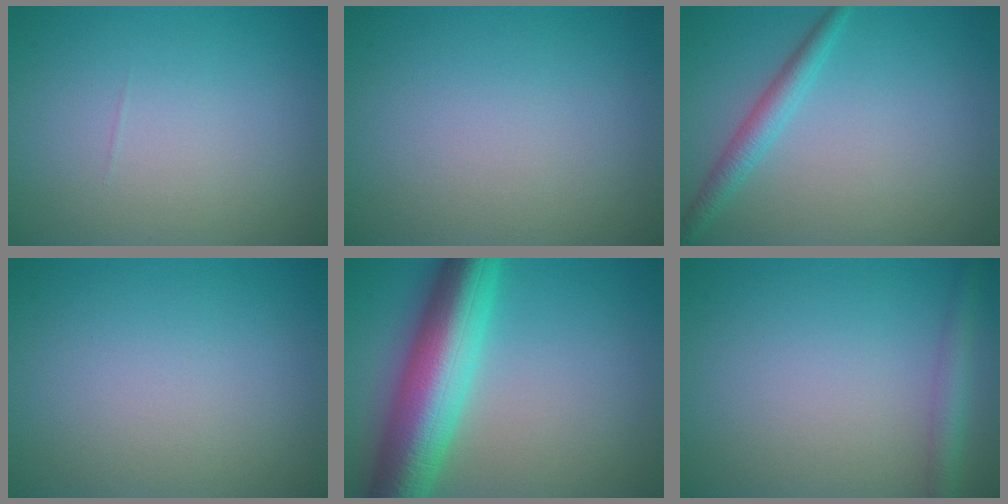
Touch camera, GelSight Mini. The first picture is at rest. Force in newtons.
{"total": 0.0}
{"total": 2.3, "press": 2.3, "slide": 0.1}
{"total": 0.0}
{"total": 10.5, "press": 10.5, "slide": 0.2}
{"total": 2.6, "press": 2.6, "slide": 0.0}